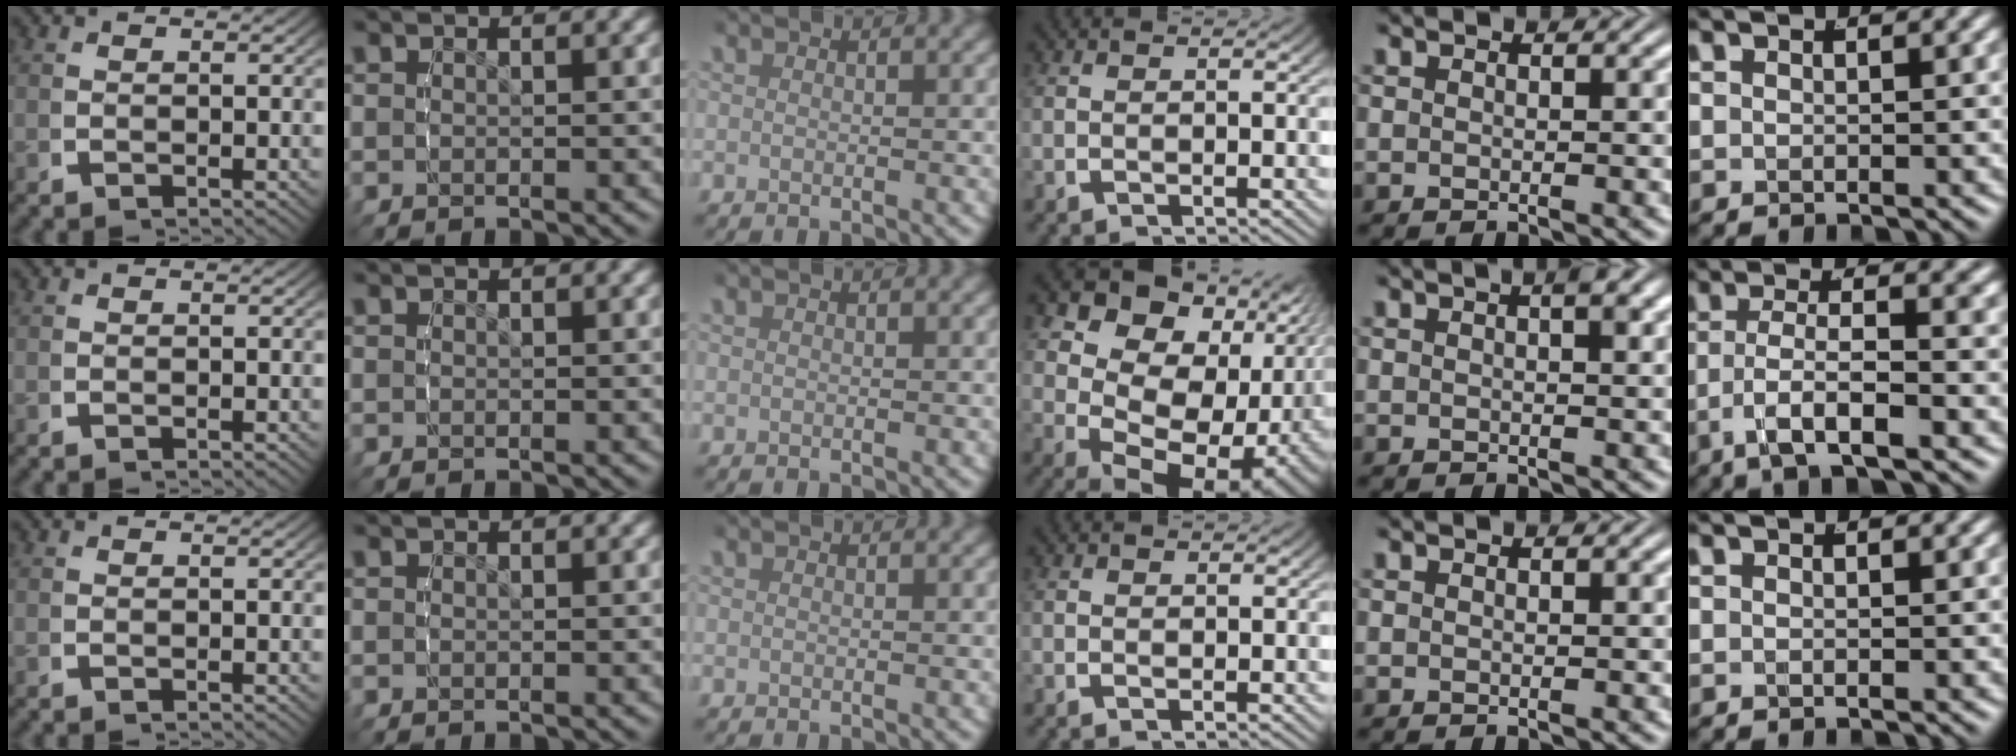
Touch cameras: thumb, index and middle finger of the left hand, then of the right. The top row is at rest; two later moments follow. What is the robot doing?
{"motion": "lift_and_place", "object": "sponge"}